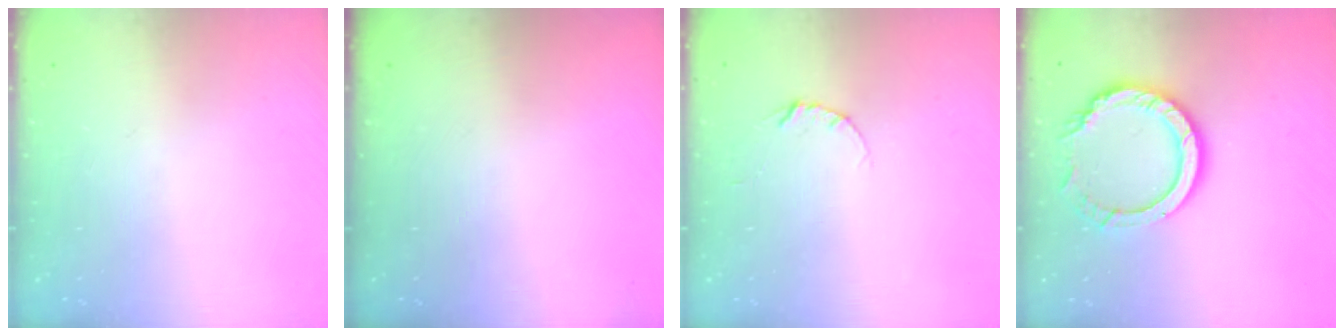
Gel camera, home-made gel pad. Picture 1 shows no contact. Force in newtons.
{"total": 0.0}
{"total": 3.4, "press": 3.4, "slide": 0.3}
{"total": 12.3, "press": 12.2, "slide": 1.0}